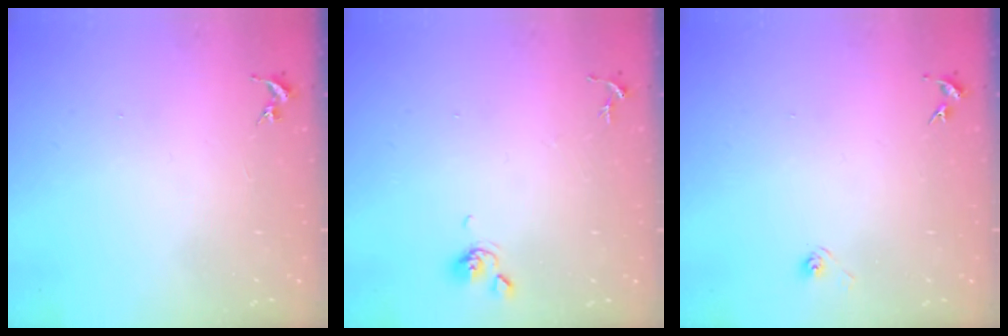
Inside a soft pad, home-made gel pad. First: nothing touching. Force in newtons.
{"total": 5.5, "press": 5.5, "slide": 0.7}
{"total": 3.0, "press": 2.6, "slide": 1.5}